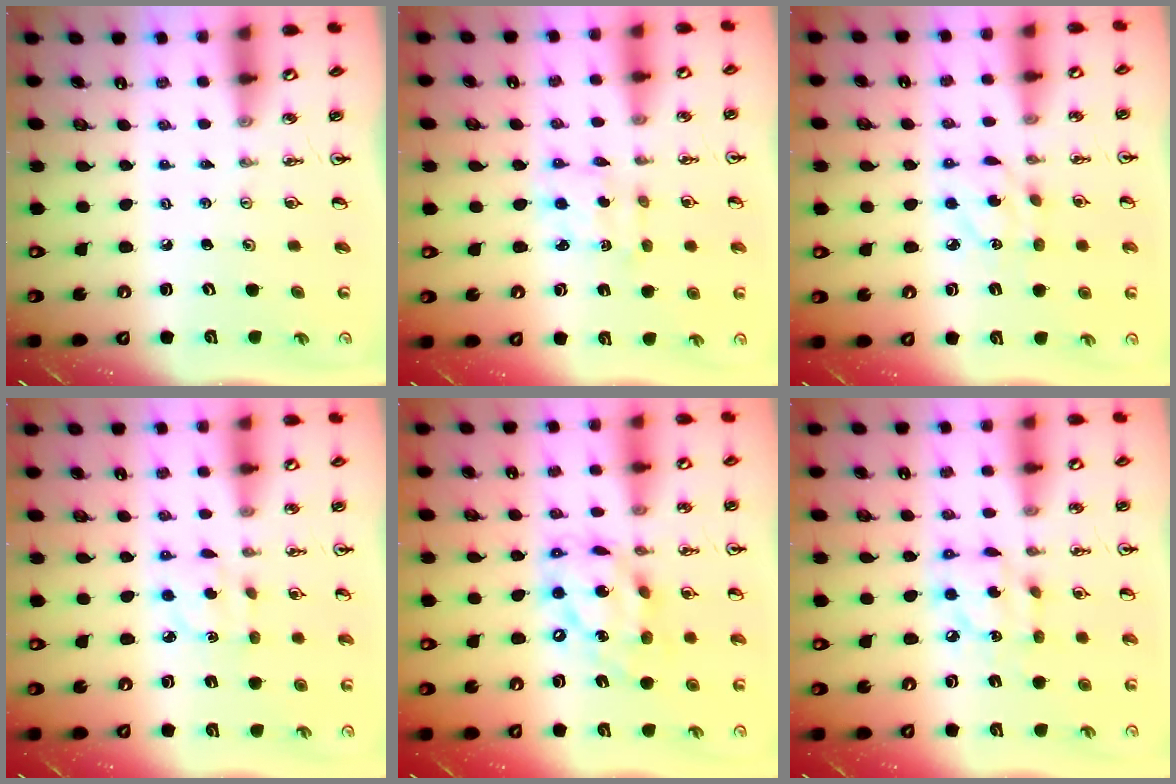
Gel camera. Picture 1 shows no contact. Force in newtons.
{"total": 2.3, "press": 2.2, "slide": 0.7}
{"total": 6.3, "press": 6.3, "slide": 0.1}
{"total": 2.6, "press": 2.6, "slide": 0.1}
{"total": 14.6, "press": 14.5, "slide": 1.0}
{"total": 10.6, "press": 10.6, "slide": 0.7}